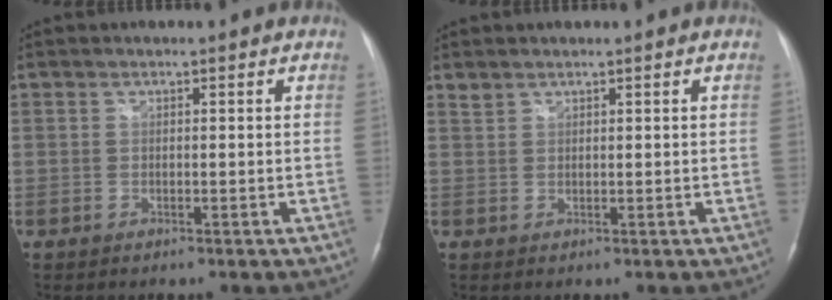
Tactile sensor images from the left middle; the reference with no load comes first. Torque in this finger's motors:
{"motor_torque": [0.08, -0.06, 0.02, 0.01]}